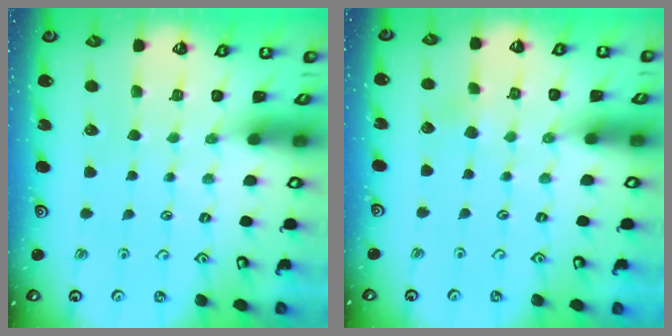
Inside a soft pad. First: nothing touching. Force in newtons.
{"total": 2.1, "press": 2.0, "slide": 0.6}